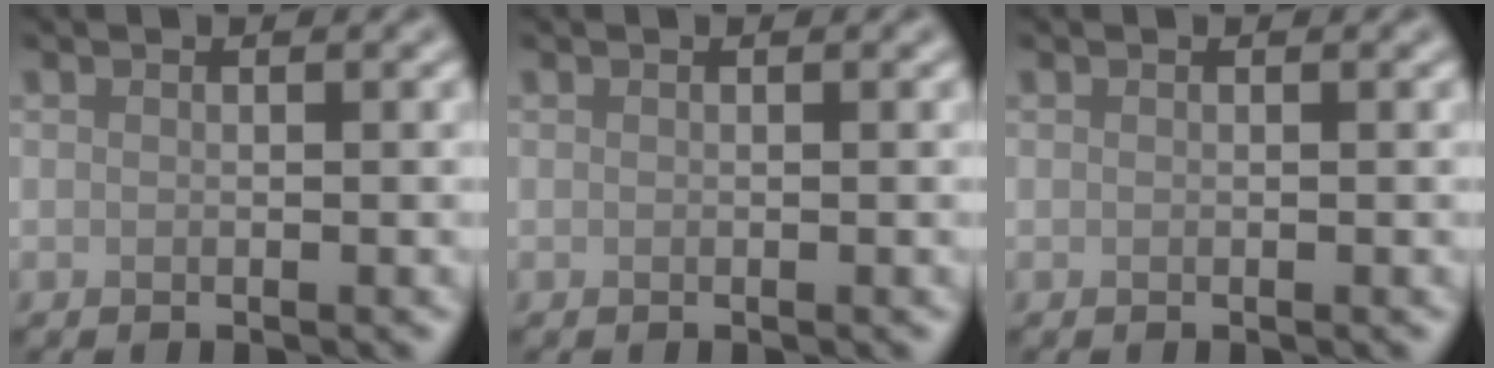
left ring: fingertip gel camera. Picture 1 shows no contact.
{"total": 0.0}
{"total": 0.0}